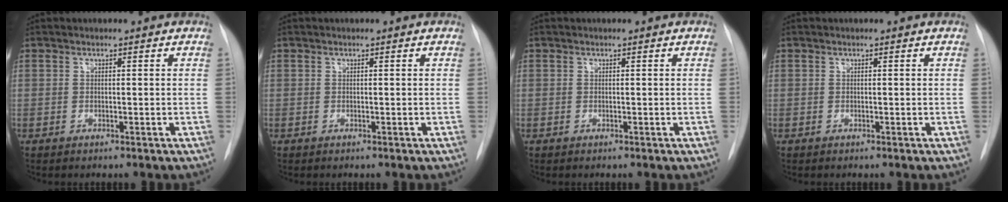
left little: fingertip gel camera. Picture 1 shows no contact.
{"total": 0.0}
{"total": 0.0}
{"total": 0.0}